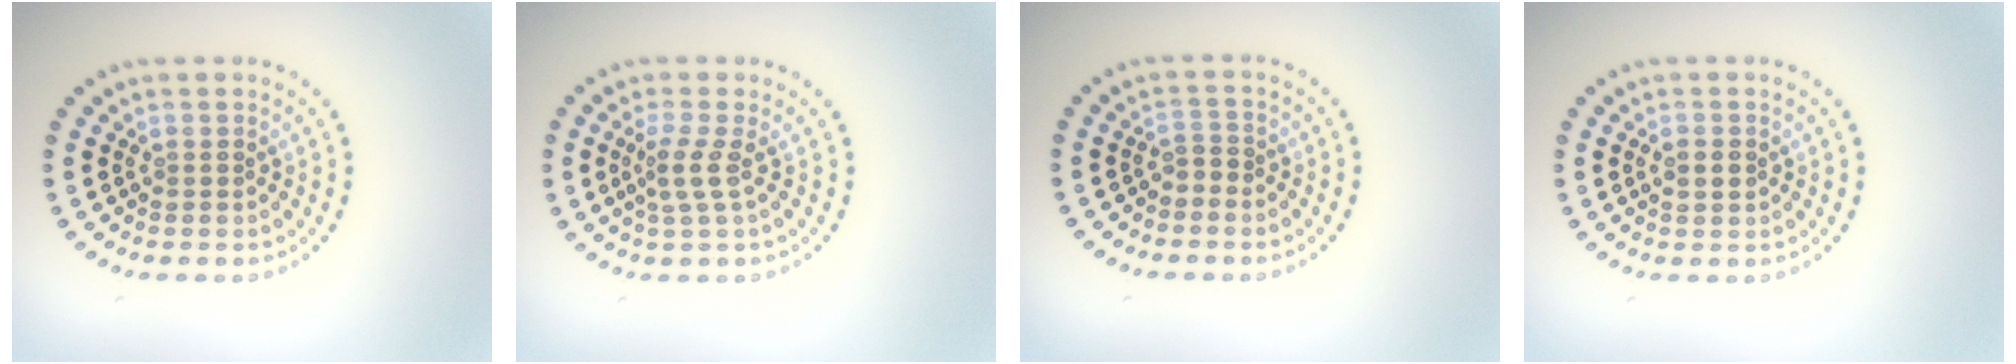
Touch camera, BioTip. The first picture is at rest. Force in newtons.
{"total": 2.1, "press": 1.5, "slide": 1.5}
{"total": 0.9, "press": 0.7, "slide": 0.5}
{"total": 1.1, "press": 1.1, "slide": 0.1}